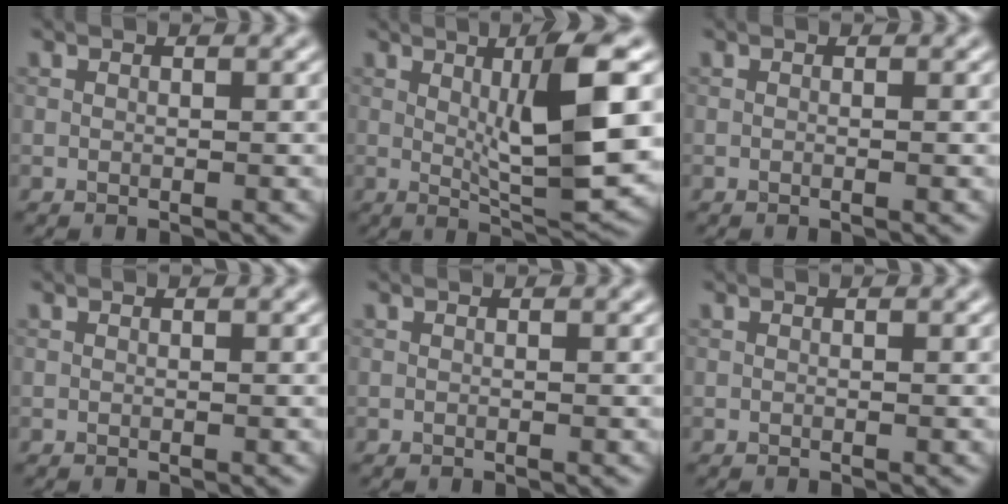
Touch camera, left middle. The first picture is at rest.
{"total": 8.3, "force": [1.5, 1.4, 8.1], "torque": [-0.123, -0.008, 0.031]}
{"total": 0.5, "force": [-0.1, 0.0, 0.5], "torque": [-0.009, -0.002, -0.002]}
{"total": 0.0}
{"total": 0.0}
{"total": 0.0}